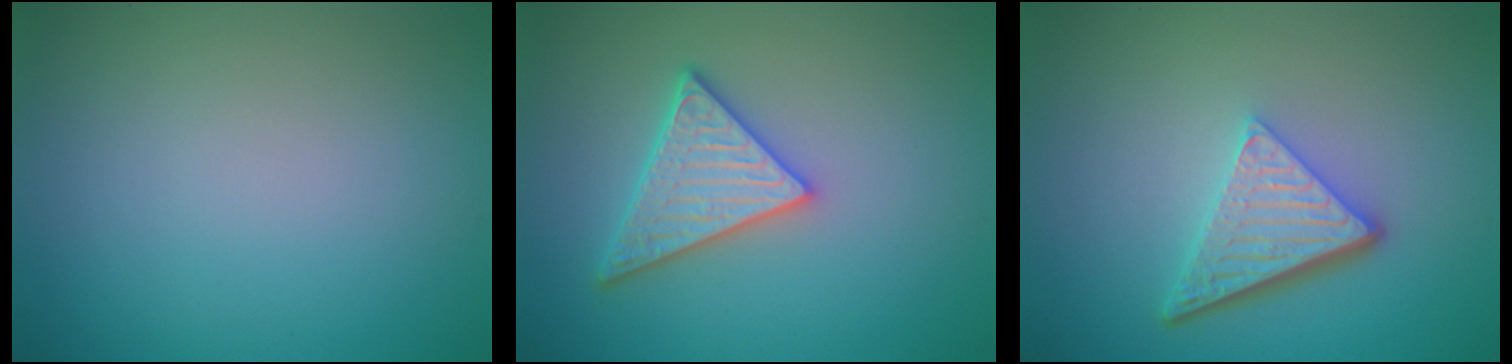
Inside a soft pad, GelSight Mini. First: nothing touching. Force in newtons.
{"total": 4.1, "press": 3.8, "slide": 1.6}
{"total": 4.9, "press": 3.5, "slide": 3.5}